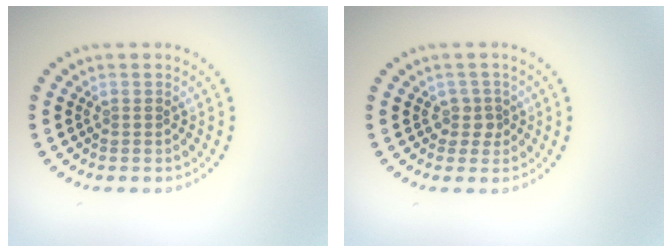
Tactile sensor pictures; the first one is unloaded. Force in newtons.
{"total": 1.5, "press": 1.2, "slide": 1.0}